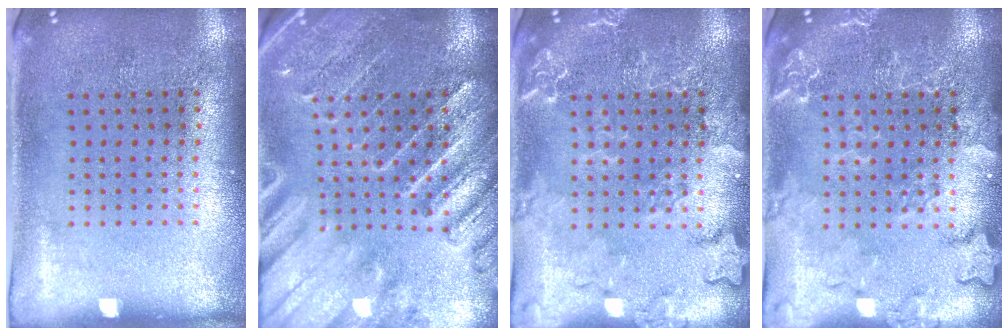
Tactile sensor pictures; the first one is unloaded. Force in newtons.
{"total": 3.2, "press": 3.0, "slide": 1.0}
{"total": 3.2, "press": 3.2, "slide": 0.5}
{"total": 3.2, "press": 3.2, "slide": 0.5}